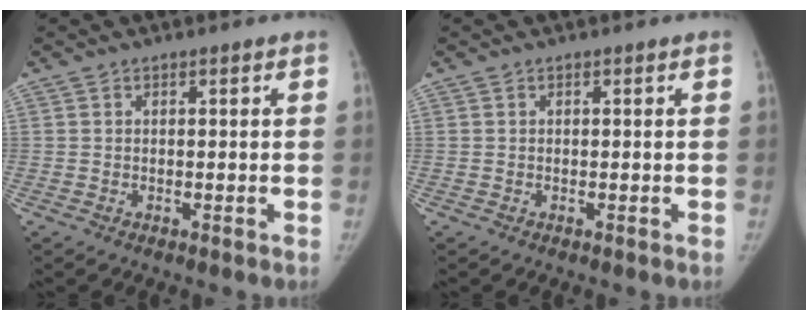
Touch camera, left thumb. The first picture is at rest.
{"total": 0.0}